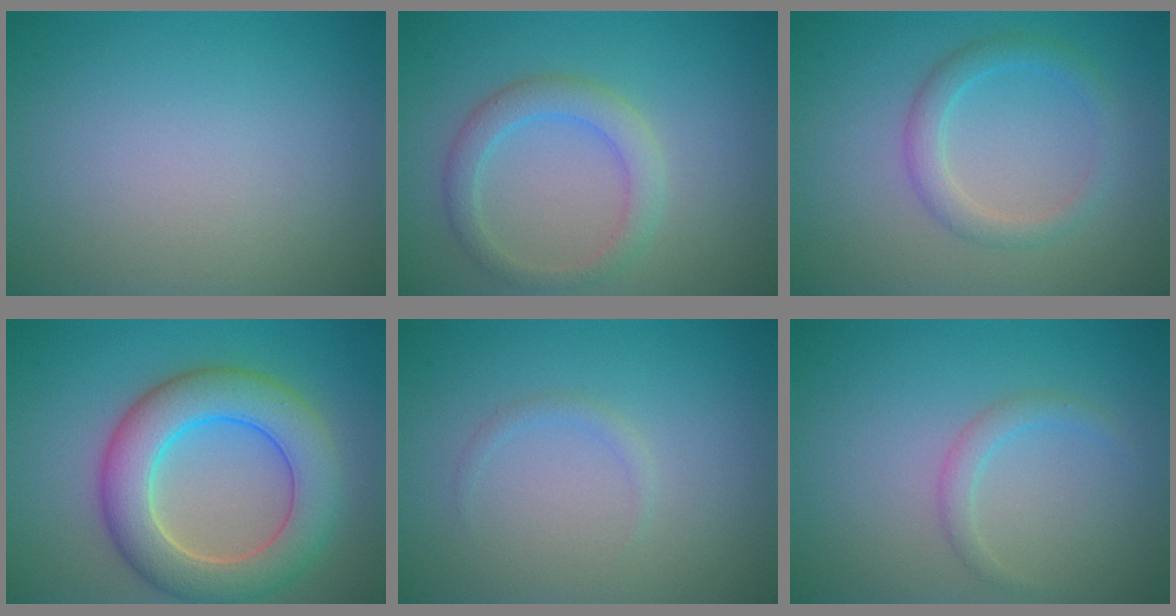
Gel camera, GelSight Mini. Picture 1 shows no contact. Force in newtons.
{"total": 2.9, "press": 2.9, "slide": 0.3}
{"total": 2.5, "press": 2.4, "slide": 0.2}
{"total": 7.9, "press": 7.9, "slide": 0.4}
{"total": 0.7, "press": 0.7, "slide": 0.1}
{"total": 1.4, "press": 1.4, "slide": 0.1}